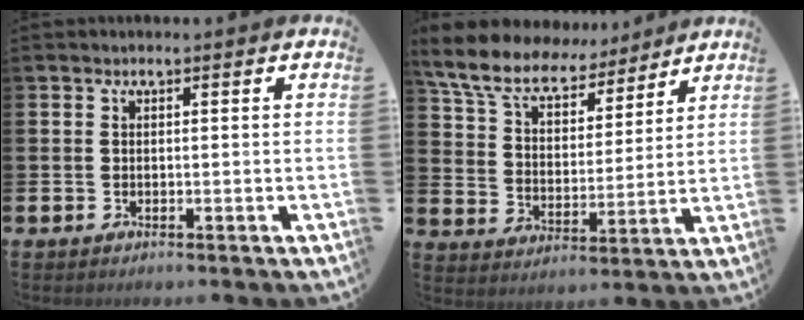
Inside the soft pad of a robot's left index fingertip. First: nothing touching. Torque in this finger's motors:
{"motor_torque": [2.14, 0.00, 0.77, 0.21]}